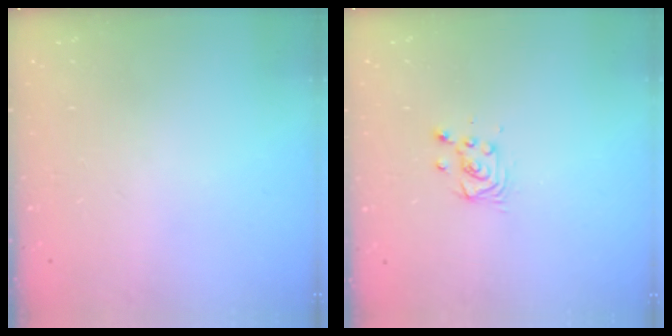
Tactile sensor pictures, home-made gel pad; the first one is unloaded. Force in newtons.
{"total": 3.7, "press": 3.7, "slide": 0.3}